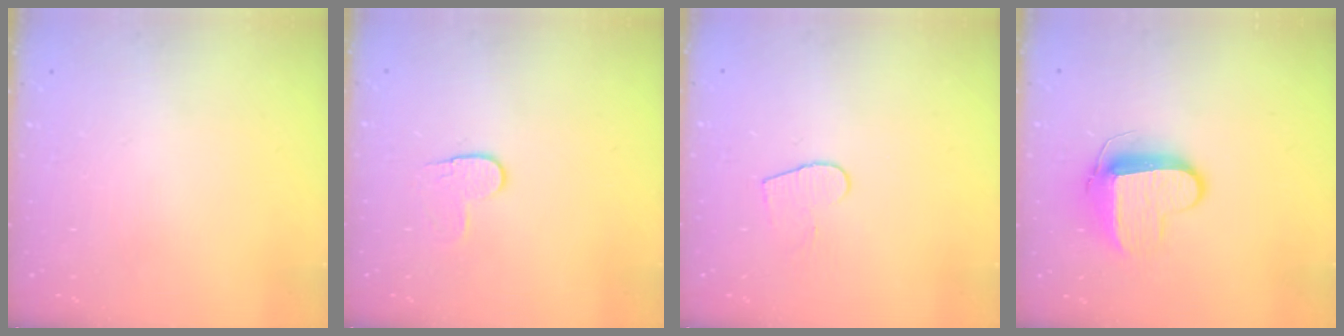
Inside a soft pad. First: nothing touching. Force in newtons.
{"total": 5.3, "press": 5.3, "slide": 0.5}
{"total": 5.8, "press": 5.8, "slide": 0.4}
{"total": 10.3, "press": 10.3, "slide": 1.1}